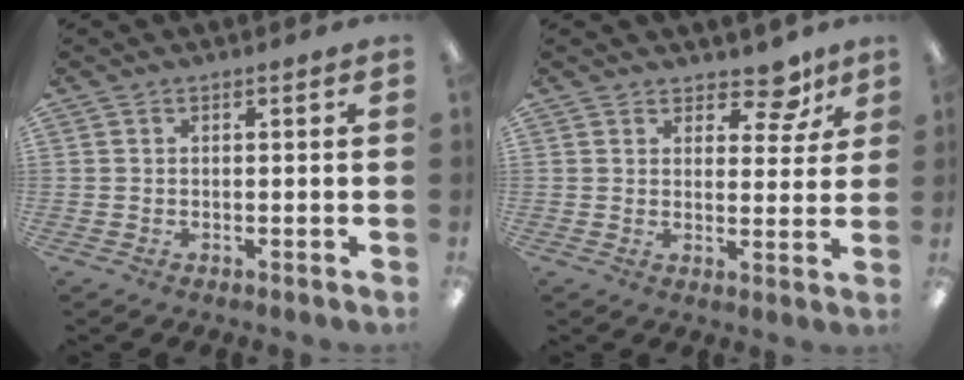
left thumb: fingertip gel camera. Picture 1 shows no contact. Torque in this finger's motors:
{"motor_torque": [-0.20, -0.11, -0.19, -0.34, 0.04]}